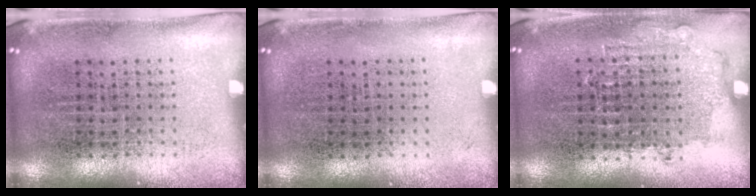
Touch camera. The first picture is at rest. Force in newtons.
{"total": 0.0}
{"total": 0.8, "press": 0.8, "slide": 0.3}